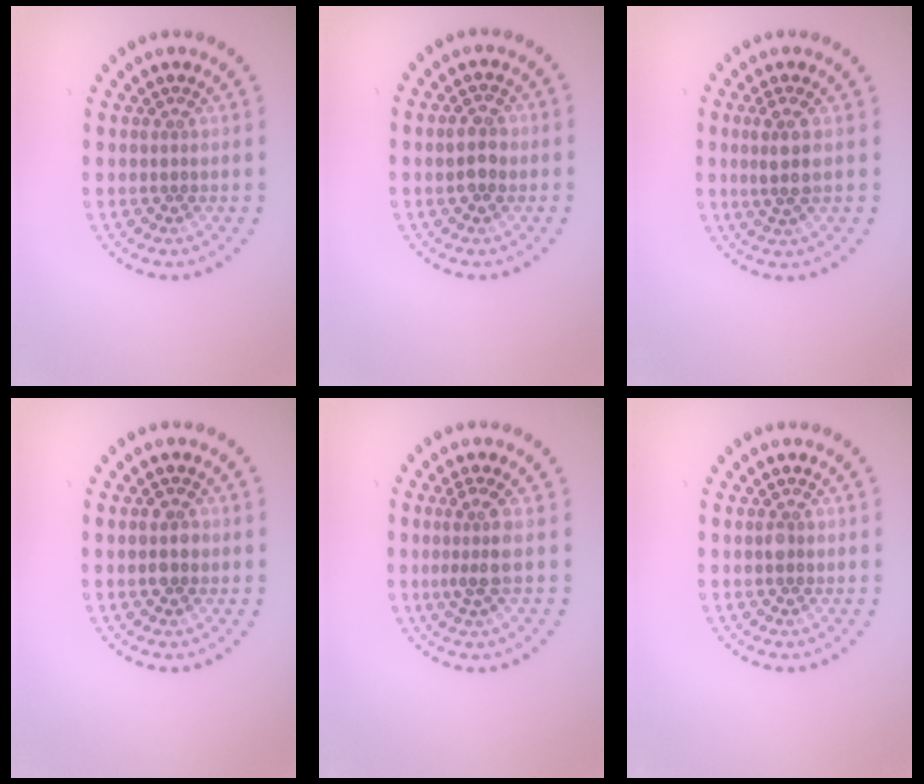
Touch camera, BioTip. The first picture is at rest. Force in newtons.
{"total": 2.2, "press": 2.2, "slide": 0.1}
{"total": 2.1, "press": 1.8, "slide": 1.1}
{"total": 1.7, "press": 1.7, "slide": 0.1}
{"total": 2.6, "press": 1.9, "slide": 1.7}
{"total": 0.9, "press": 0.9, "slide": 0.2}